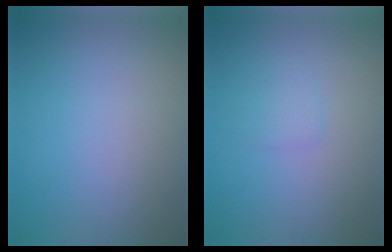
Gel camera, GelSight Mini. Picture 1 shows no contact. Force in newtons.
{"total": 1.1, "press": 1.1, "slide": 0.1}